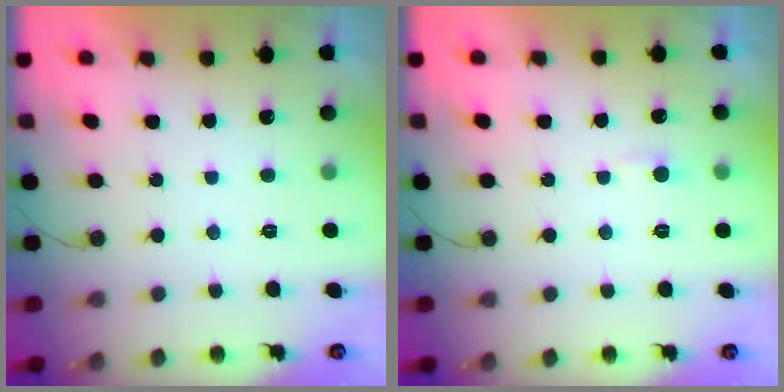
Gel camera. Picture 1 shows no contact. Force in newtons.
{"total": 2.7, "press": 2.7, "slide": 0.4}